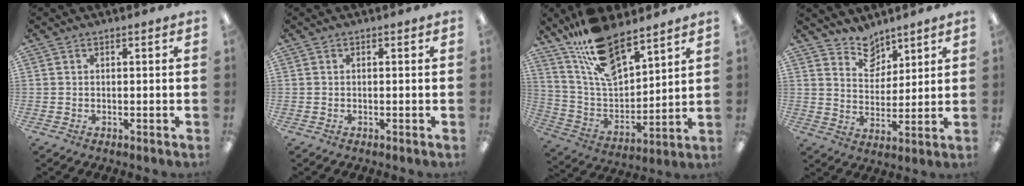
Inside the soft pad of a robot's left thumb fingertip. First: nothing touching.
{"total": 0.0}
{"total": 16.0, "force": [12.5, 6.0, 8.0], "torque": [-0.164, -0.071, 0.226]}
{"total": 7.8, "force": [6.7, 4.0, 0.6], "torque": [-0.010, -0.050, 0.125]}